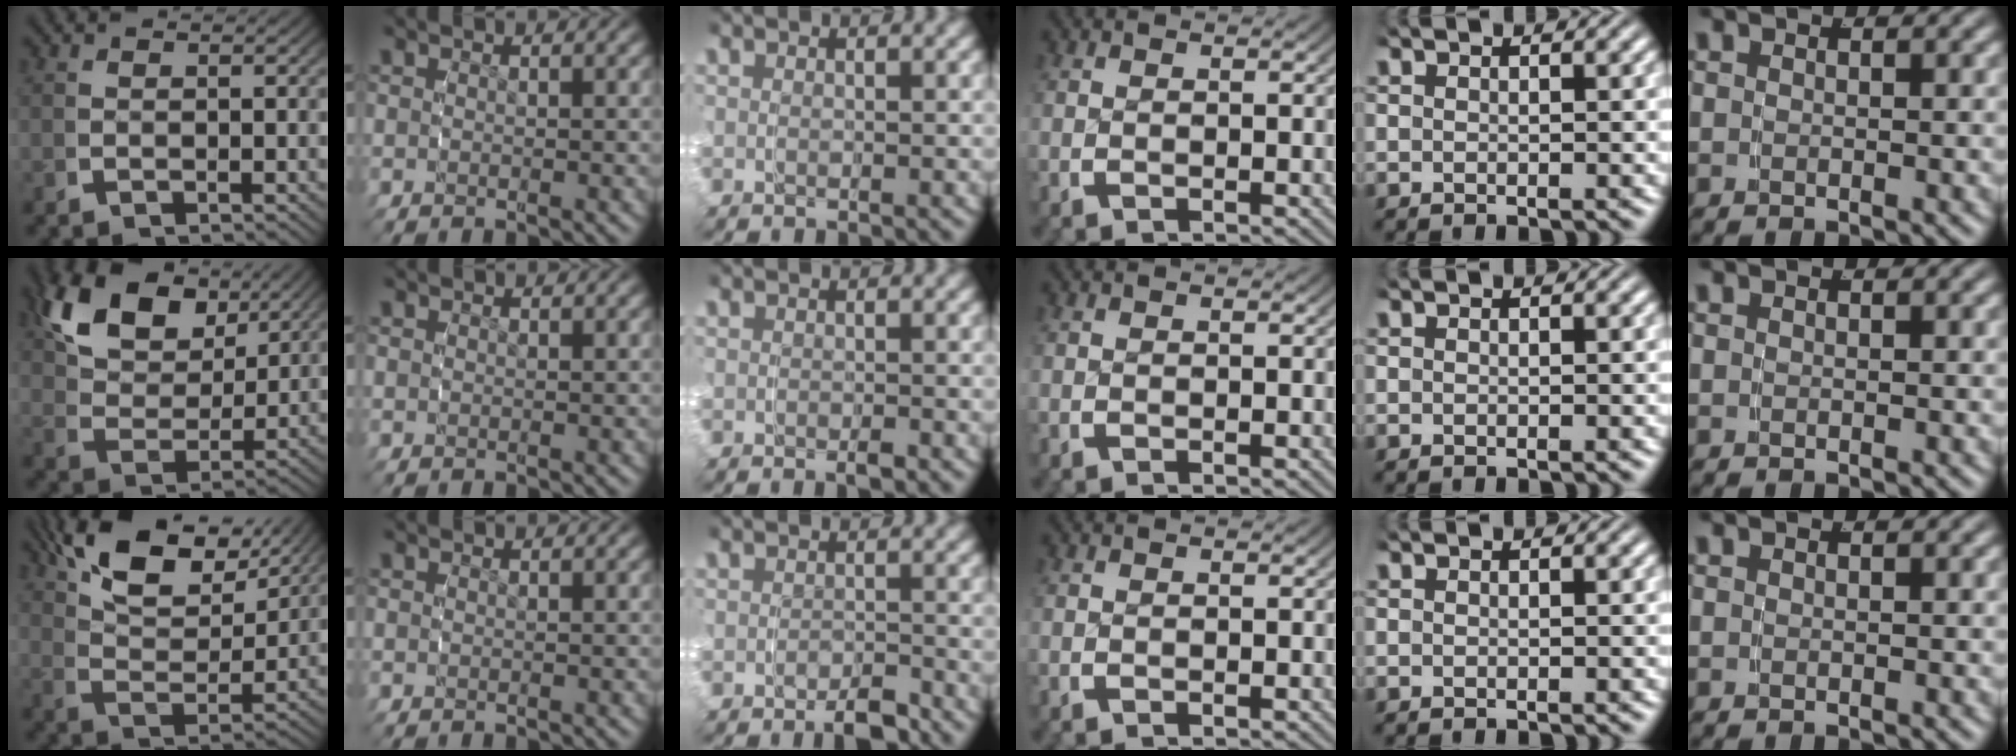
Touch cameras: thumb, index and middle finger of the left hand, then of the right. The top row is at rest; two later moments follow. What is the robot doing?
{"motion": "grasp_and_lifting", "object": "ribbon"}